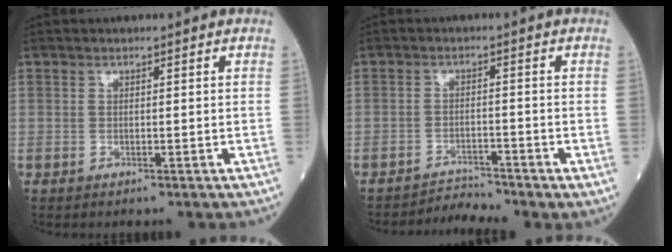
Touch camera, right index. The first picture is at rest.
{"total": 2.7, "force": [-2.5, -0.6, -0.8], "torque": [0.016, -0.008, -0.039]}